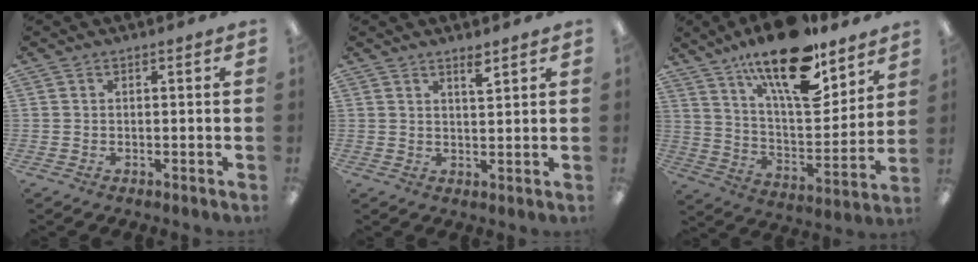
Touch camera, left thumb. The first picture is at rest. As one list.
[{"total": 3.1, "force": [2.4, 0.5, 1.9], "torque": [-0.027, -0.009, 0.040]}, {"total": 20.8, "force": [14.3, 7.5, 13.1], "torque": [-0.218, -0.088, 0.242]}]